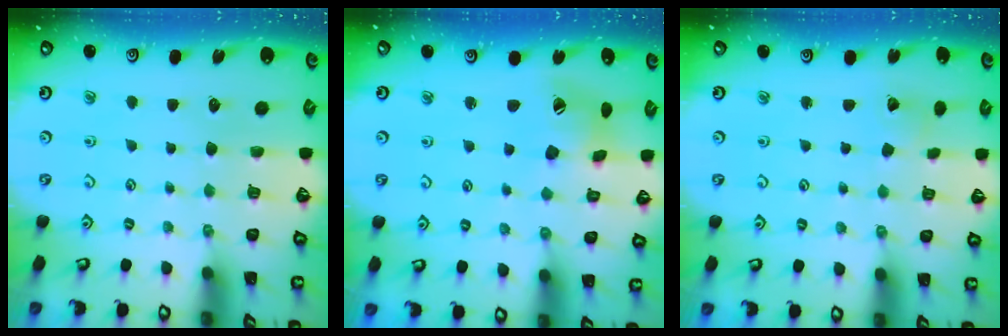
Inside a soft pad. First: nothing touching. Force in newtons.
{"total": 11.4, "press": 11.3, "slide": 1.0}
{"total": 2.6, "press": 2.6, "slide": 0.3}